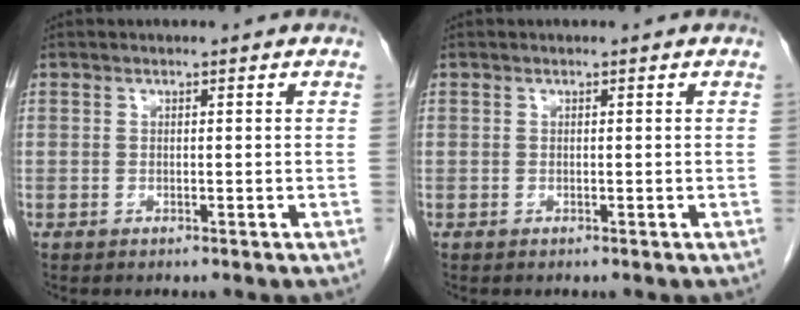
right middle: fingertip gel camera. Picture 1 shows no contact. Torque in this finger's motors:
{"motor_torque": [-0.42, 0.17, -0.02, -0.01]}